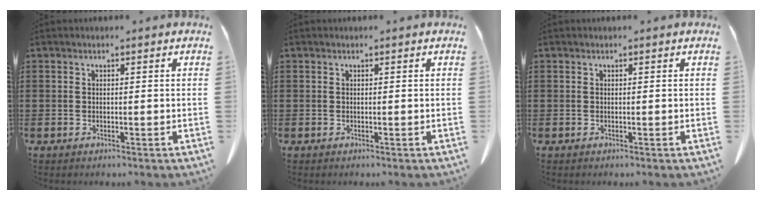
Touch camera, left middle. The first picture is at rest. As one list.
[{"total": 0.0}, {"total": 0.0}]